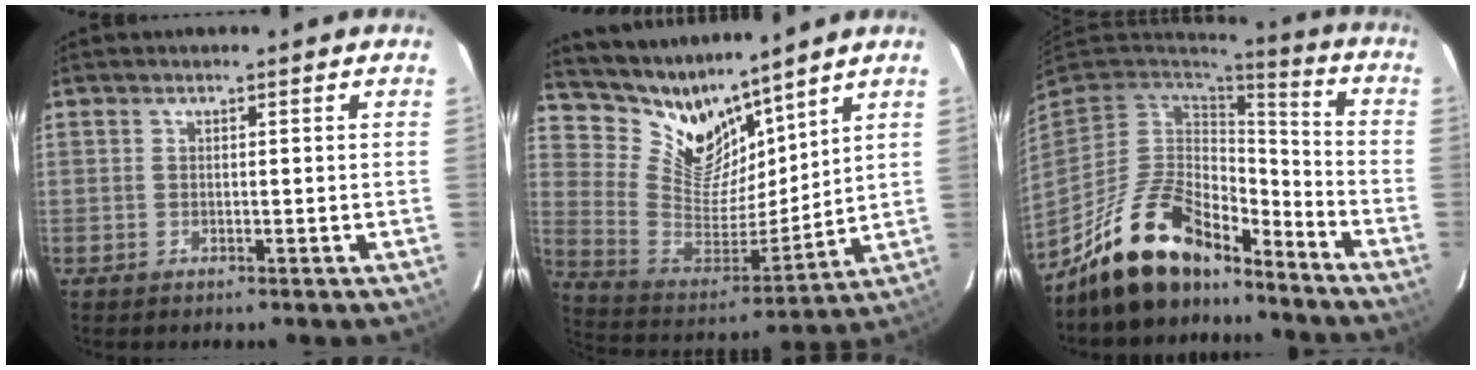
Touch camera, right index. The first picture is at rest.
{"total": 14.0, "force": [11.8, 5.9, 4.7], "torque": [-0.111, -0.014, 0.234]}
{"total": 17.2, "force": [-13.5, 7.1, 8.1], "torque": [-0.176, 0.008, -0.229]}